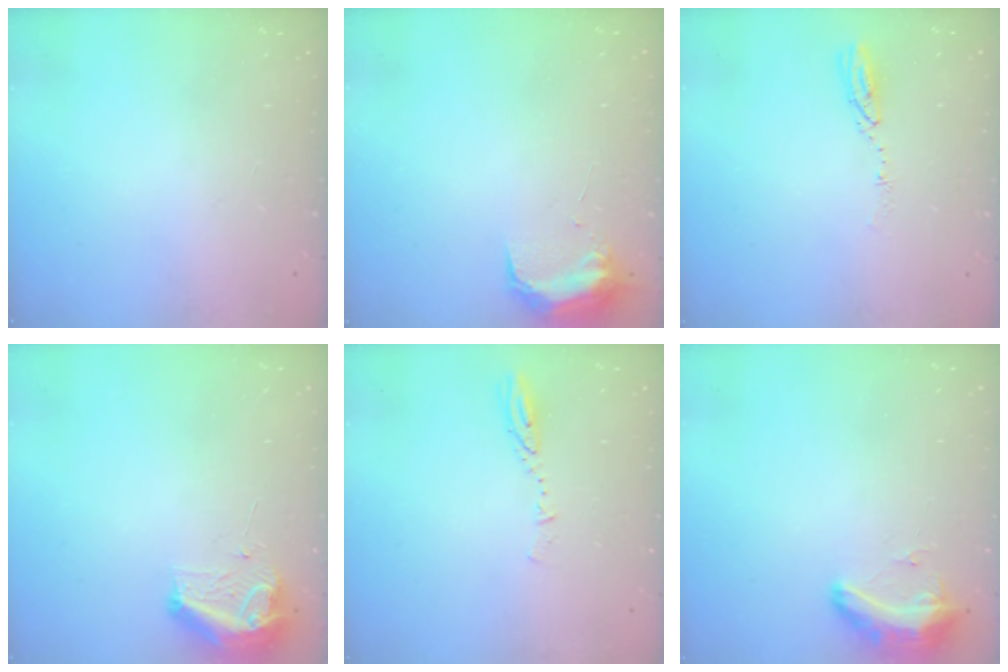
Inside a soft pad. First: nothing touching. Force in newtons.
{"total": 9.8, "press": 9.7, "slide": 0.7}
{"total": 3.5, "press": 3.5, "slide": 0.3}
{"total": 9.0, "press": 8.9, "slide": 1.1}
{"total": 4.0, "press": 4.0, "slide": 0.3}
{"total": 14.6, "press": 10.5, "slide": 10.2}